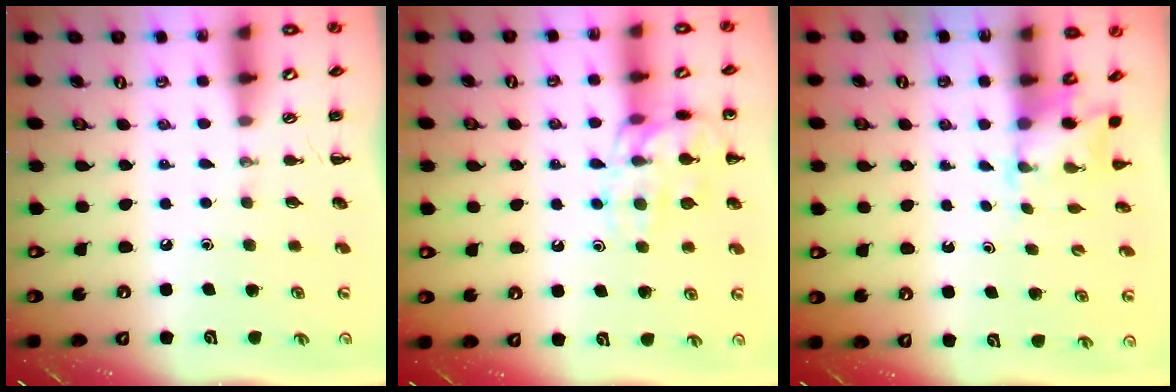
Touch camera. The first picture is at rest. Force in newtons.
{"total": 14.5, "press": 14.5, "slide": 1.0}
{"total": 1.7, "press": 1.6, "slide": 0.5}